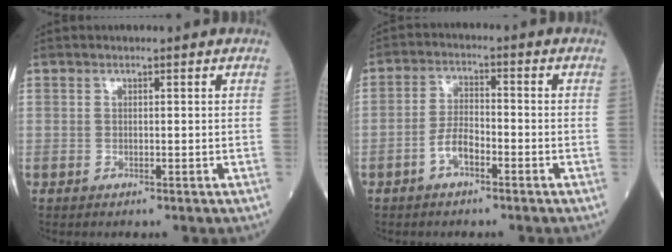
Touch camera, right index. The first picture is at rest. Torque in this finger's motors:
{"motor_torque": [0.14, -0.18, 0.43, 0.10]}